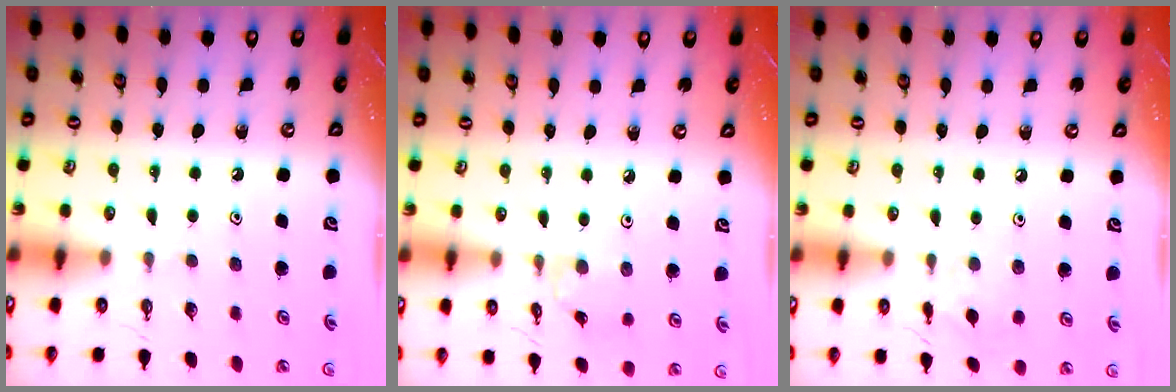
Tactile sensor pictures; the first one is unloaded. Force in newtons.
{"total": 0.9, "press": 0.8, "slide": 0.2}
{"total": 2.8, "press": 2.7, "slide": 0.6}